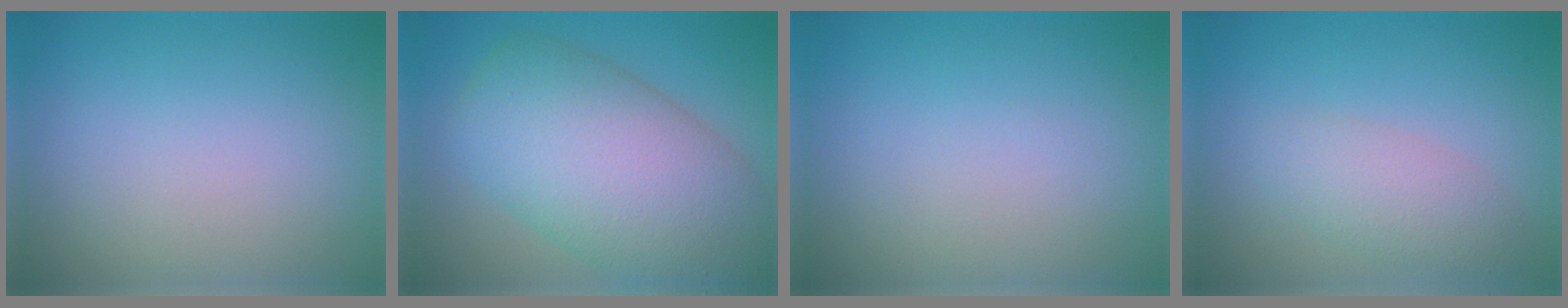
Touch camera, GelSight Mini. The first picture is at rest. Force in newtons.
{"total": 11.8, "press": 11.8, "slide": 0.5}
{"total": 0.0}
{"total": 2.8, "press": 2.8, "slide": 0.2}